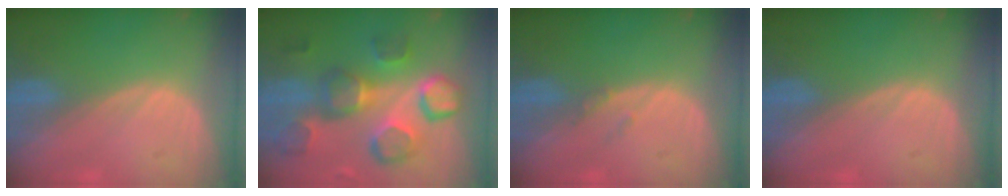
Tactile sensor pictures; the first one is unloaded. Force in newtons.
{"total": 11.0, "press": 10.6, "slide": 2.7}
{"total": 1.0, "press": 1.0, "slide": 0.2}
{"total": 0.0}